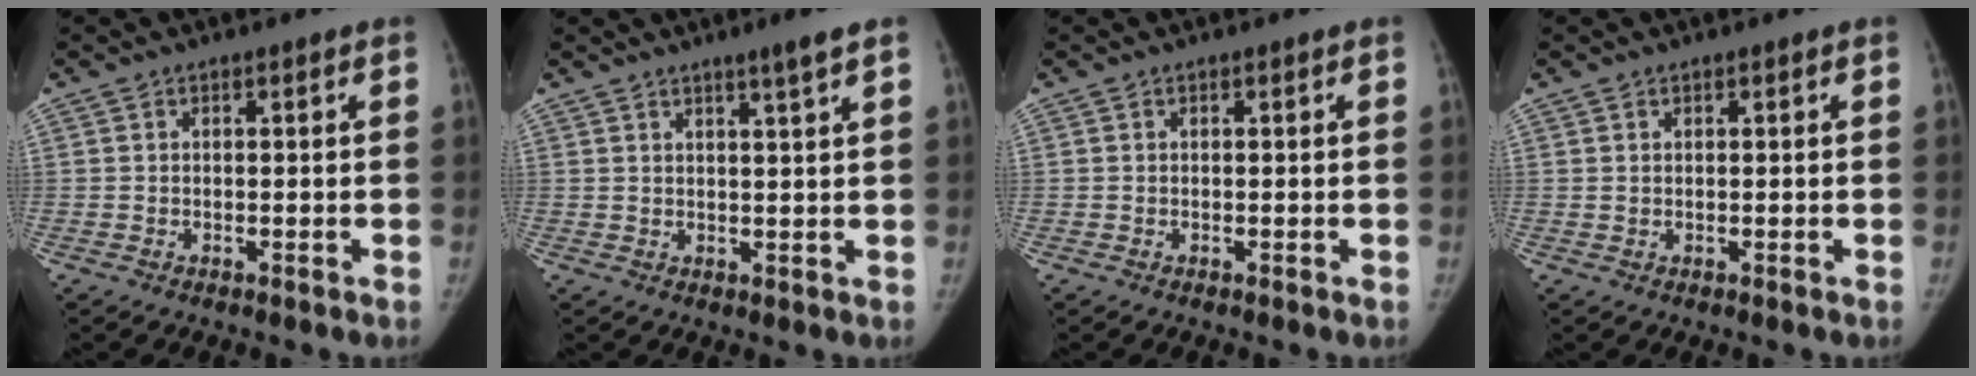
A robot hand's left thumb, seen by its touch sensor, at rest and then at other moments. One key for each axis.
{"total": 3.3, "fx": 2.2, "fy": -0.4, "fz": 2.5, "tx": -0.040, "ty": -0.015, "tz": 0.037}
{"total": 0.0}
{"total": 0.0}